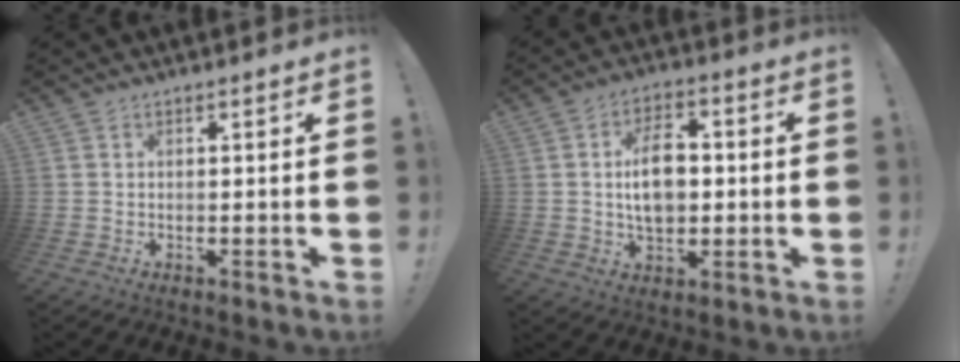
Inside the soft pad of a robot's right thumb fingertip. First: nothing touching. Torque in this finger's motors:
{"motor_torque": [0.05, 0.29, 0.30, -0.03, 0.03]}